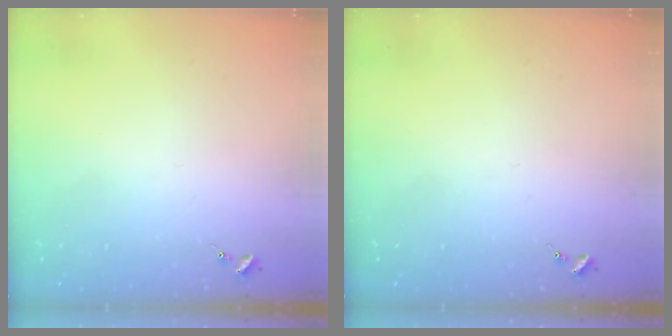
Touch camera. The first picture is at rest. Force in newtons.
{"total": 0.0}